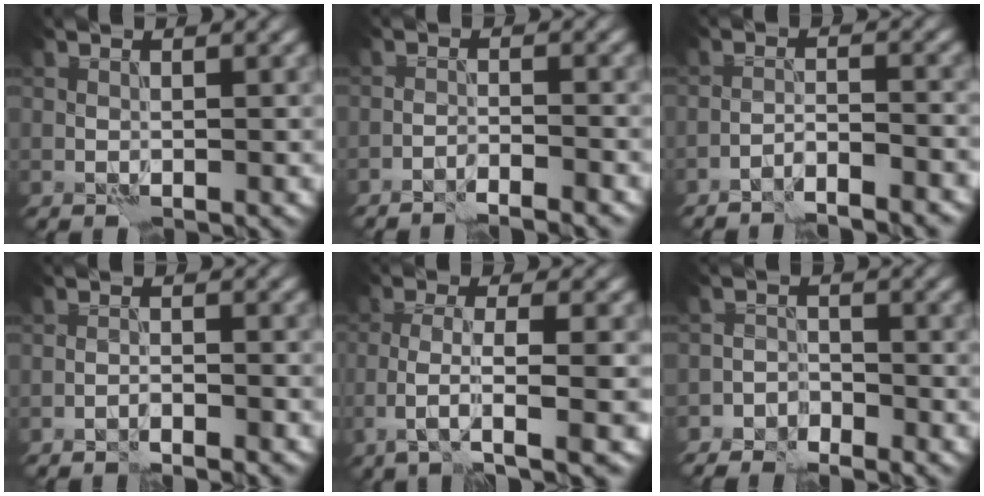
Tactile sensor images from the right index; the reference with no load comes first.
{"total": 2.7, "force": [-2.6, -0.1, 0.8], "torque": [-0.014, 0.001, -0.043]}
{"total": 3.2, "force": [-3.0, 0.2, 1.2], "torque": [-0.016, 0.004, -0.055]}
{"total": 1.4, "force": [-1.3, 0.0, 0.4], "torque": [-0.004, 0.004, -0.025]}
{"total": 4.7, "force": [-1.6, 1.0, 4.2], "torque": [-0.078, 0.001, -0.030]}
{"total": 2.8, "force": [-2.6, 1.0, 0.3], "torque": [0.005, -0.001, -0.053]}